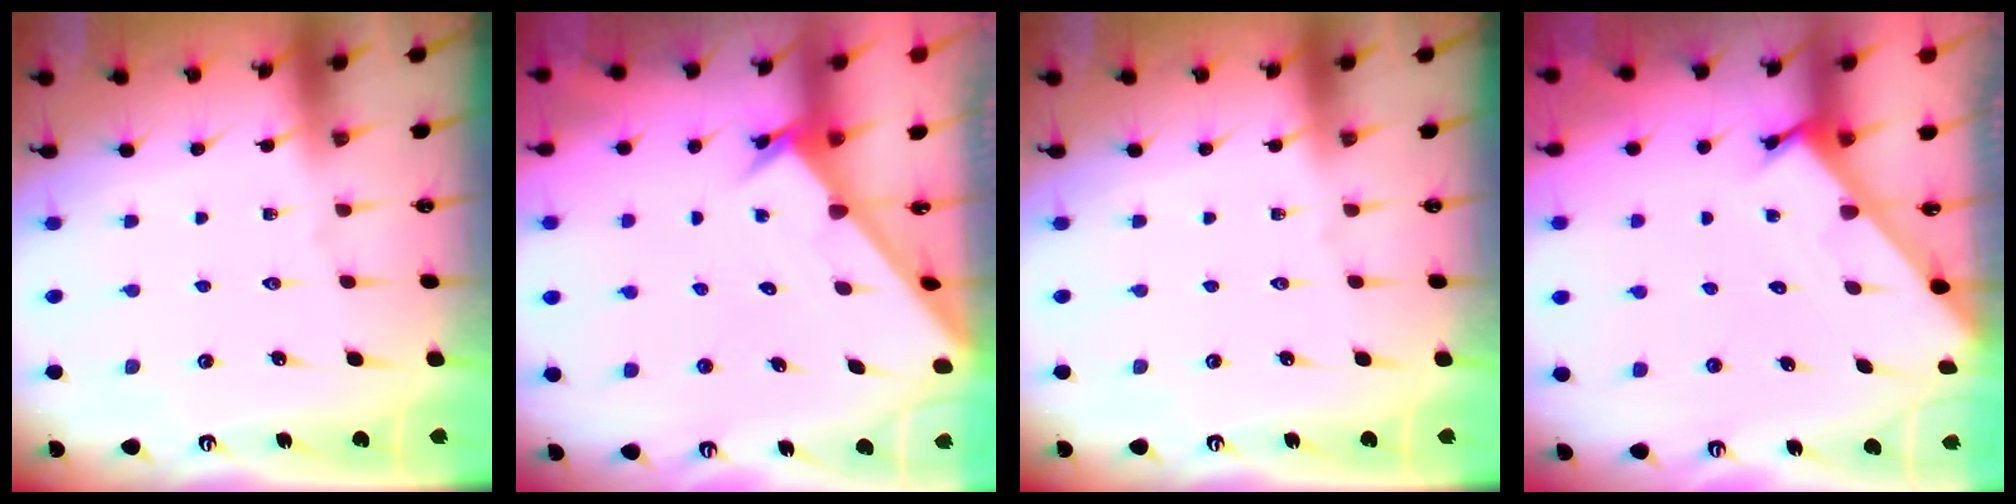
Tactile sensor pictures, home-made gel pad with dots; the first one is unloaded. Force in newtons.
{"total": 2.5, "press": 2.5, "slide": 0.2}
{"total": 0.0}
{"total": 2.5, "press": 2.5, "slide": 0.1}